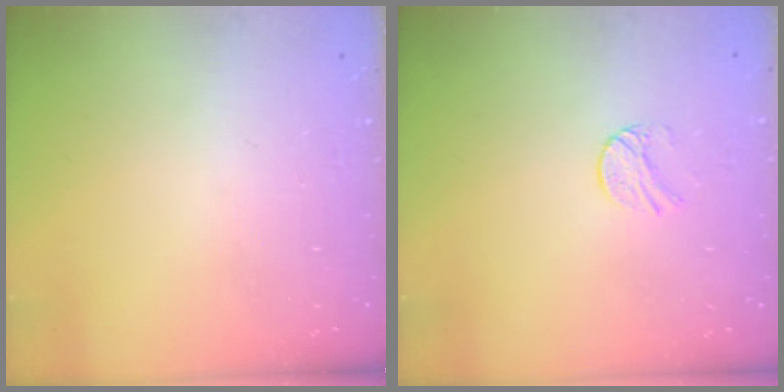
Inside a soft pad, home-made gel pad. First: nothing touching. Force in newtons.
{"total": 6.0, "press": 5.9, "slide": 0.5}